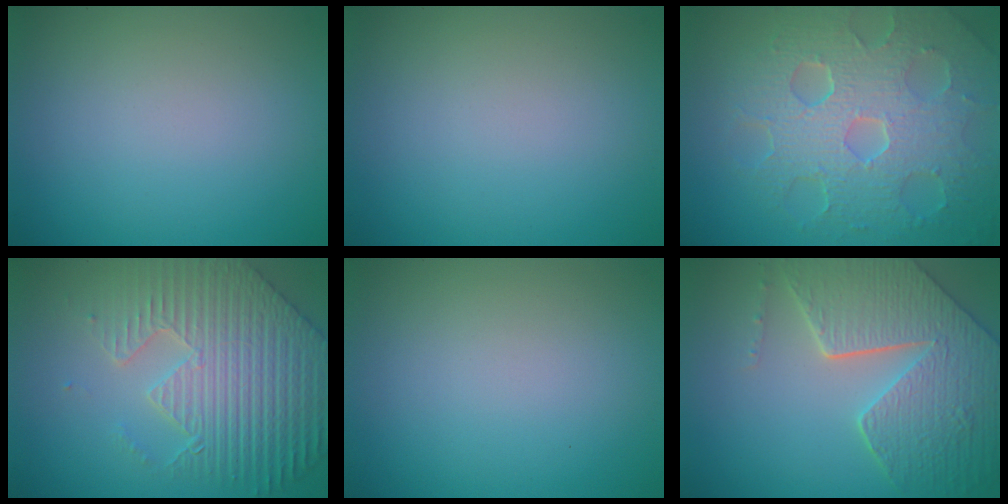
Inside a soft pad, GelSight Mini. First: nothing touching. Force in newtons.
{"total": 0.0}
{"total": 8.7, "press": 5.9, "slide": 6.5}
{"total": 7.3, "press": 6.0, "slide": 4.1}
{"total": 0.0}
{"total": 8.4, "press": 6.1, "slide": 5.8}